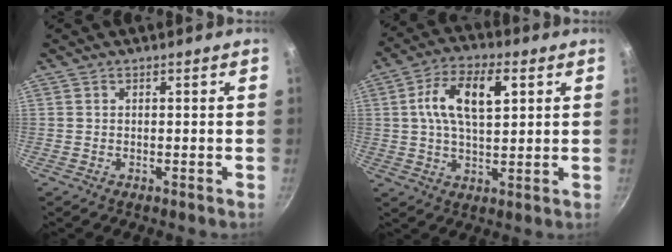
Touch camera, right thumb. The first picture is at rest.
{"total": 12.2, "force": [3.2, 5.9, 10.2], "torque": [-0.184, 0.008, 0.055]}